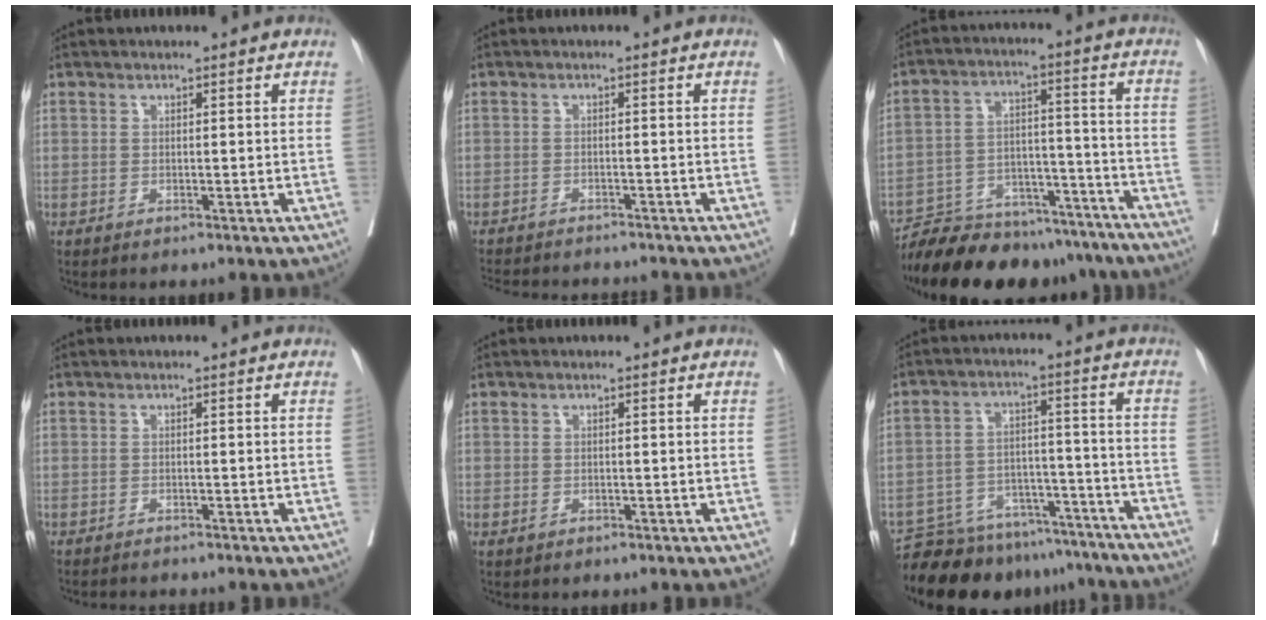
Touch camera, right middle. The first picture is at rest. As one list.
[{"total": 10.7, "force": [-10.0, 2.0, 3.4], "torque": [-0.057, -0.007, -0.132]}, {"total": 23.3, "force": [-20.7, 6.7, 8.2], "torque": [-0.125, 0.010, -0.299]}, {"total": 3.2, "force": [-3.0, 0.3, 1.0], "torque": [-0.014, -0.006, -0.042]}, {"total": 0.8, "force": [-0.3, 0.7, 0.1], "torque": [-0.002, 0.004, -0.004]}, {"total": 15.7, "force": [-14.2, 5.5, 3.4], "torque": [-0.043, 0.027, -0.198]}]